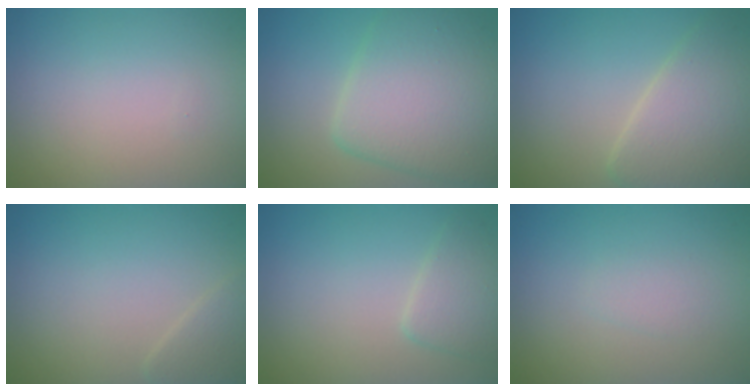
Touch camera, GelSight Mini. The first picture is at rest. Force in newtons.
{"total": 7.9, "press": 7.9, "slide": 0.2}
{"total": 6.0, "press": 6.0, "slide": 0.2}
{"total": 1.4, "press": 1.4, "slide": 0.2}
{"total": 2.4, "press": 2.4, "slide": 0.1}
{"total": 0.9, "press": 0.9, "slide": 0.1}